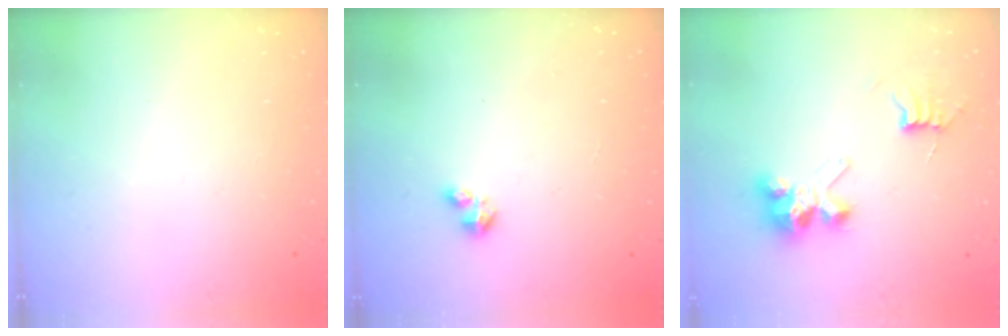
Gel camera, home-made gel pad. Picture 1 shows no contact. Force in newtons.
{"total": 1.6, "press": 1.6, "slide": 0.4}
{"total": 7.5, "press": 7.5, "slide": 0.6}